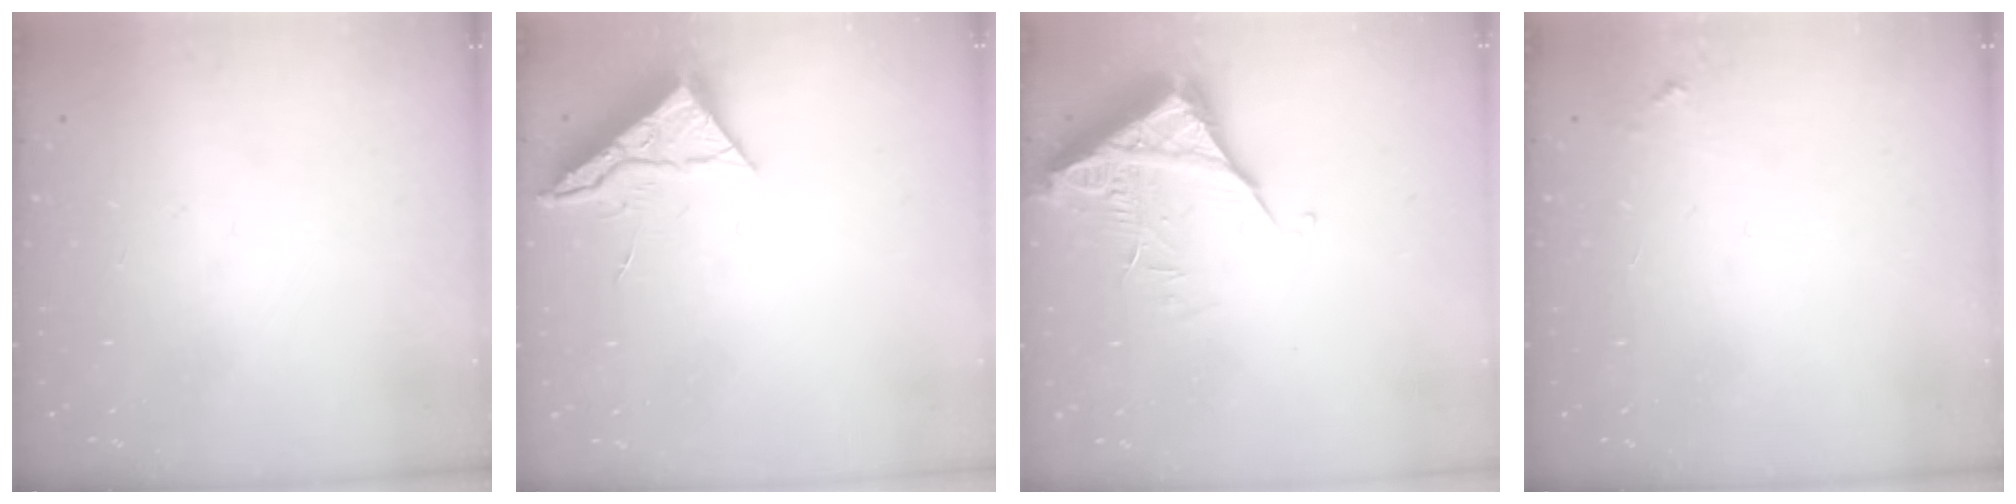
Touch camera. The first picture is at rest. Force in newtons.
{"total": 6.6, "press": 6.6, "slide": 0.3}
{"total": 6.0, "press": 6.0, "slide": 0.2}
{"total": 2.8, "press": 2.8, "slide": 0.2}